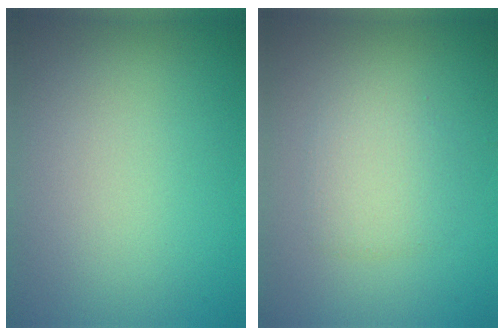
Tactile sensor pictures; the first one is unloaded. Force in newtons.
{"total": 2.3, "press": 2.3, "slide": 0.1}